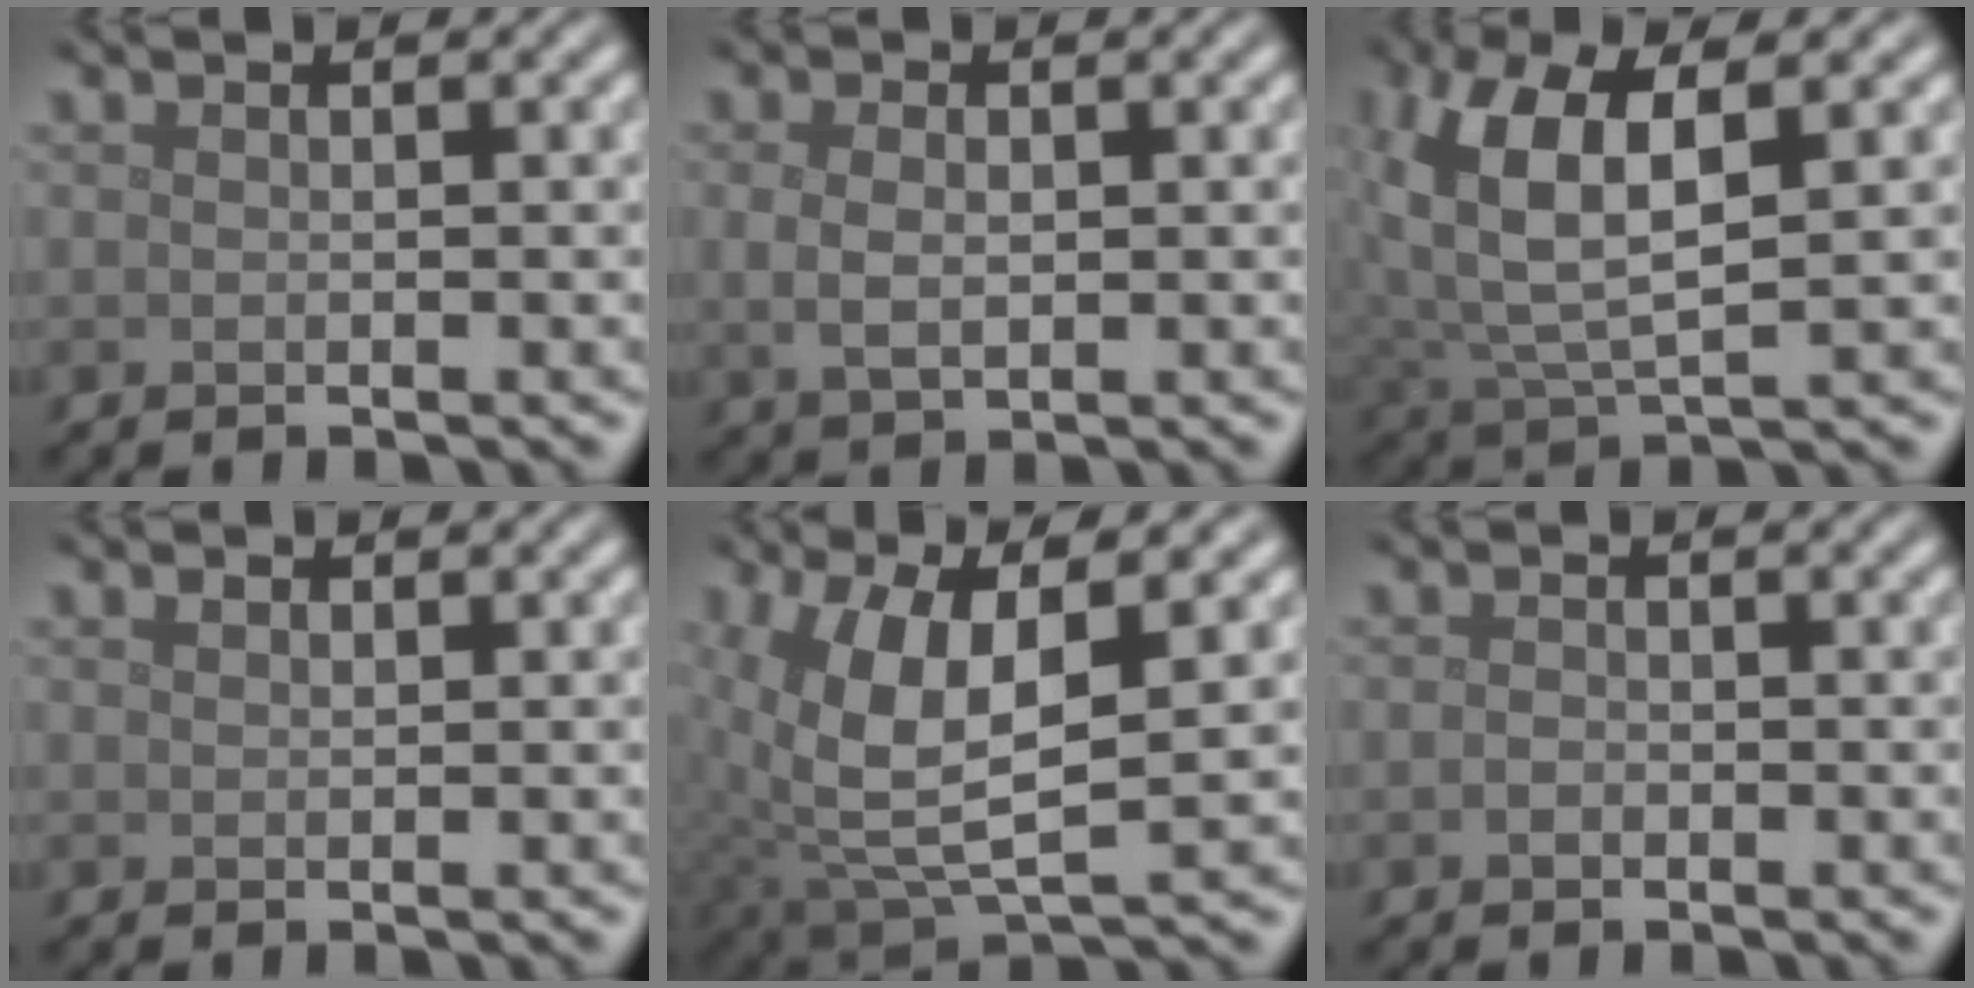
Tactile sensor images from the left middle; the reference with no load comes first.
{"total": 2.2, "force": [0.1, 1.4, 1.7], "torque": [-0.041, -0.001, 0.005]}
{"total": 7.7, "force": [2.3, 3.2, 6.6], "torque": [-0.149, 0.008, 0.040]}
{"total": 0.5, "force": [0.4, 0.3, 0.2], "torque": [-0.005, -0.001, 0.007]}
{"total": 8.0, "force": [2.1, 3.5, 6.8], "torque": [-0.158, -0.007, 0.043]}
{"total": 0.7, "force": [-0.3, 0.5, 0.4], "torque": [-0.009, -0.001, -0.007]}